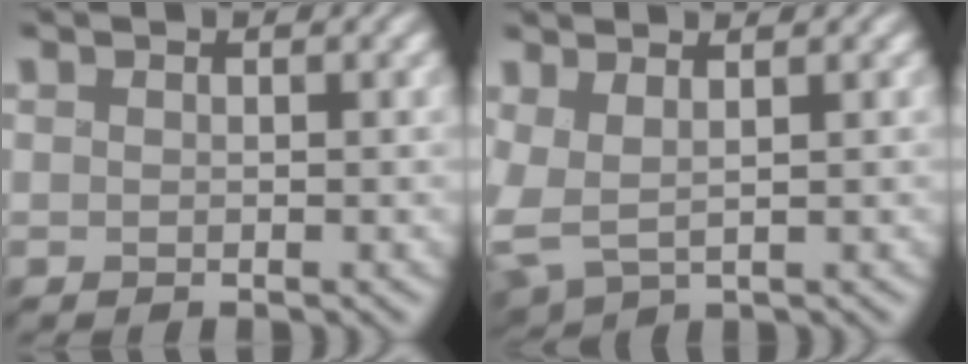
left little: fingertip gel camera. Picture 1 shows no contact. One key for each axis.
{"total": 4.3, "fx": 0.9, "fy": 2.3, "fz": 3.6, "tx": -0.092, "ty": 0.000, "tz": 0.025}